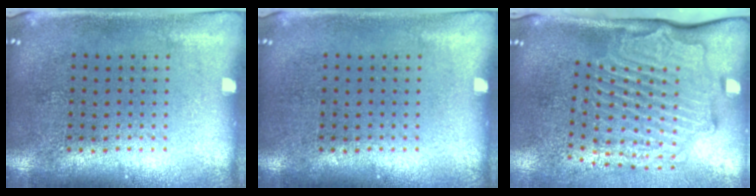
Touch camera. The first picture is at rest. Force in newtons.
{"total": 0.0}
{"total": 3.1, "press": 2.3, "slide": 2.1}